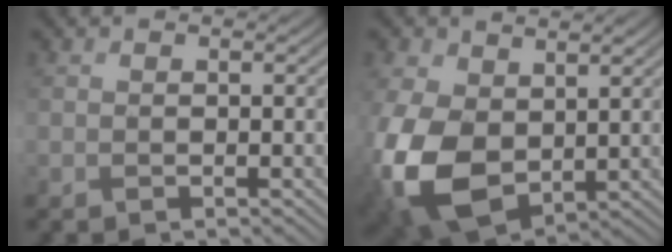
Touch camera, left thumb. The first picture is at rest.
{"total": 12.2, "force": [-0.1, 8.5, 8.8], "torque": [-0.253, -0.022, 0.000]}